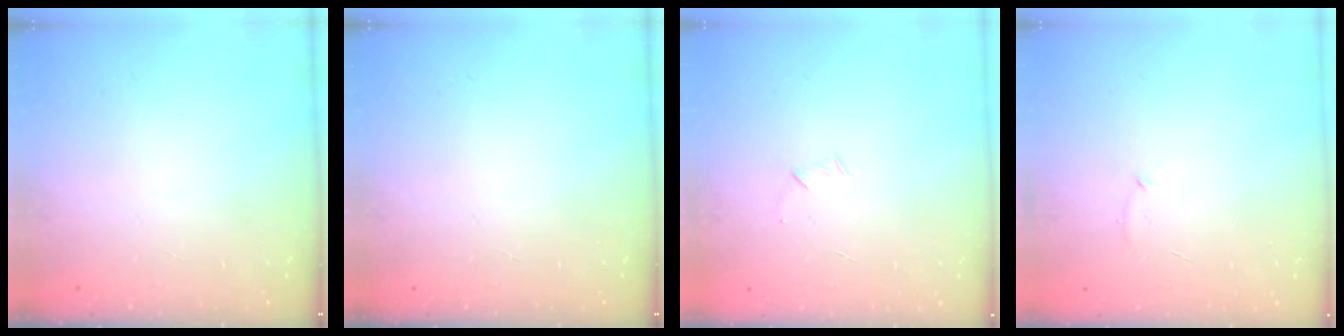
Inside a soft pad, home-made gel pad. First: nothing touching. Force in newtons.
{"total": 0.0}
{"total": 3.8, "press": 3.7, "slide": 1.0}
{"total": 3.9, "press": 3.8, "slide": 1.0}